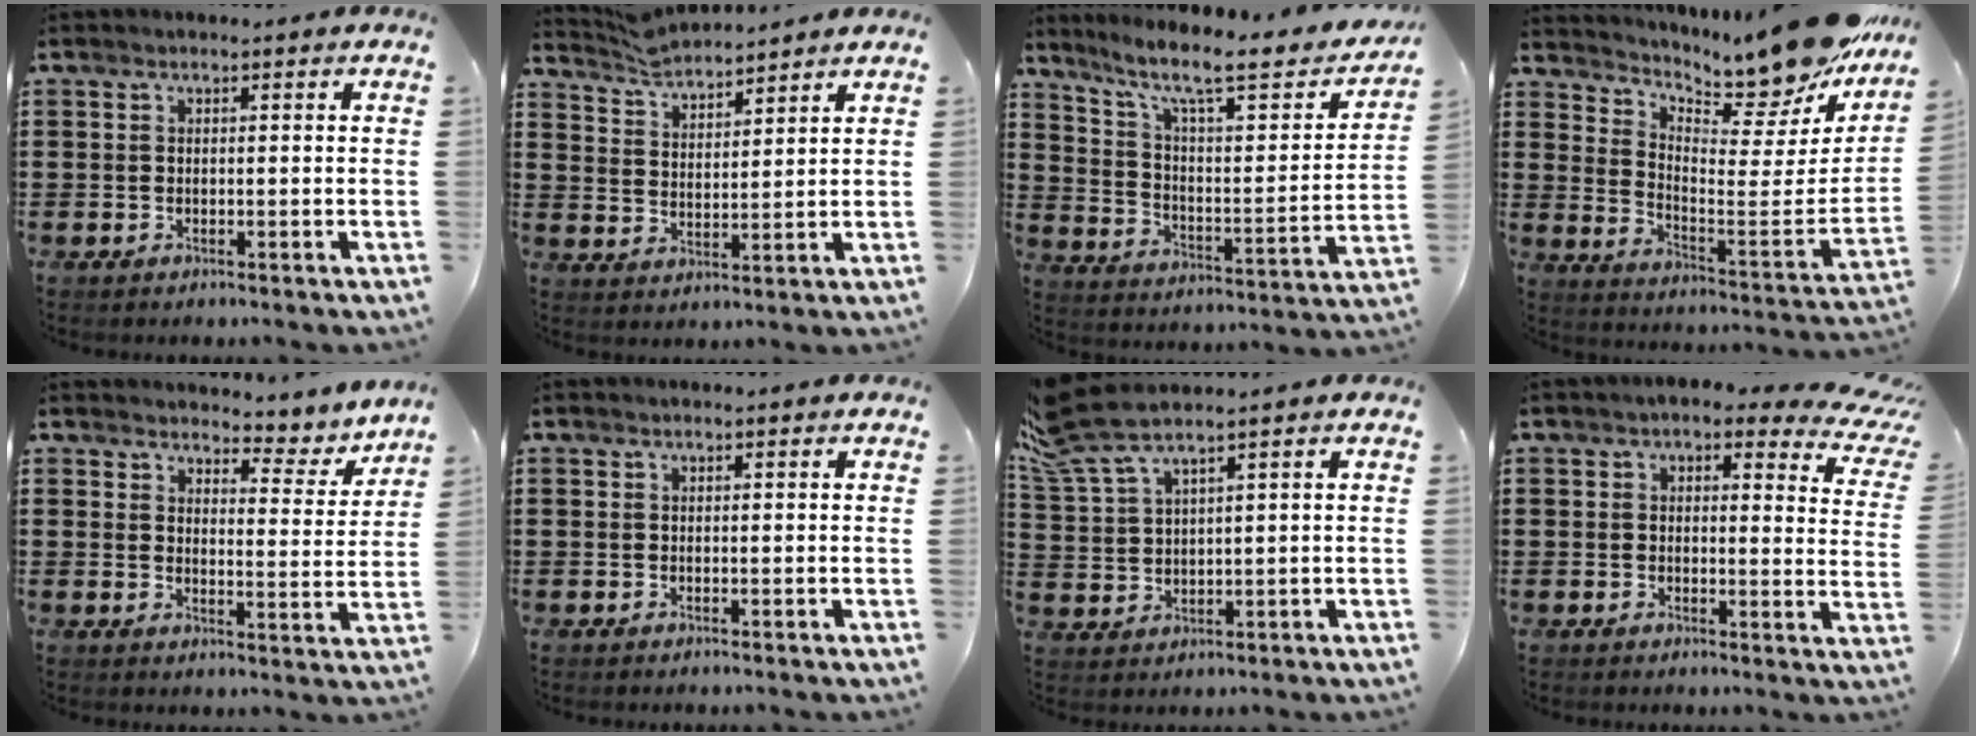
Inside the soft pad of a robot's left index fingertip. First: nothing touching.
{"total": 4.5, "force": [4.5, 0.3, 0.2], "torque": [-0.023, -0.019, 0.082]}
{"total": 8.7, "force": [6.3, 1.6, 5.8], "torque": [-0.122, -0.043, 0.095]}
{"total": 11.4, "force": [10.3, 1.6, 4.7], "torque": [-0.085, -0.091, 0.166]}
{"total": 3.9, "force": [3.8, 0.8, 0.6], "torque": [-0.021, -0.032, 0.059]}
{"total": 0.0}
{"total": 5.6, "force": [4.7, 0.9, 2.9], "torque": [-0.088, -0.019, 0.080]}
{"total": 4.2, "force": [3.0, 1.8, 2.3], "torque": [-0.041, -0.010, 0.049]}